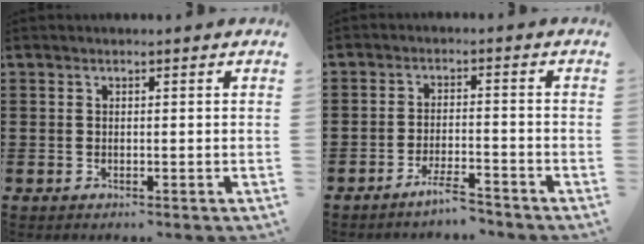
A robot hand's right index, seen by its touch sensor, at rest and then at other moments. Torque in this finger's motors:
{"motor_torque": [0.16, 0.70, -0.14, -0.08]}